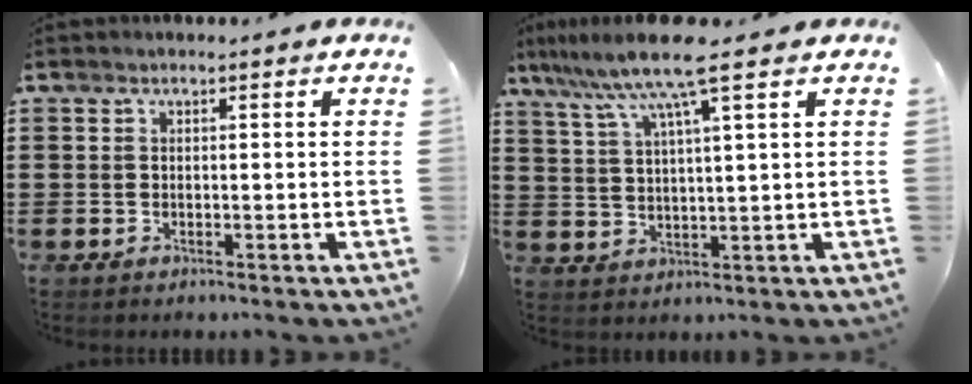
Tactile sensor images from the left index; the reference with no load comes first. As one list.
[{"total": 9.0, "force": [6.3, 0.0, 6.5], "torque": [-0.145, -0.015, 0.106]}]